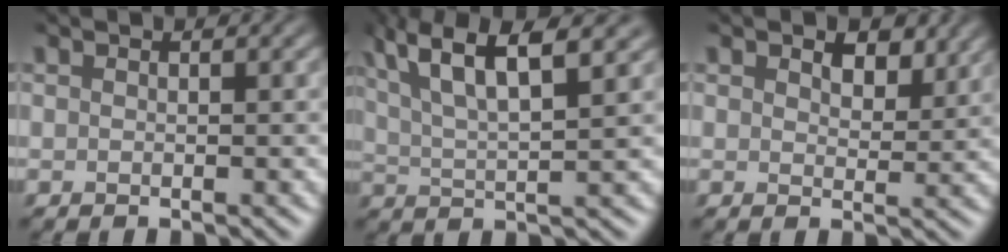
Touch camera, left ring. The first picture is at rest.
{"total": 8.0, "force": [4.5, 2.1, 6.2], "torque": [-0.108, 0.021, 0.076]}
{"total": 3.3, "force": [2.1, 1.8, 1.8], "torque": [-0.028, -0.005, 0.023]}